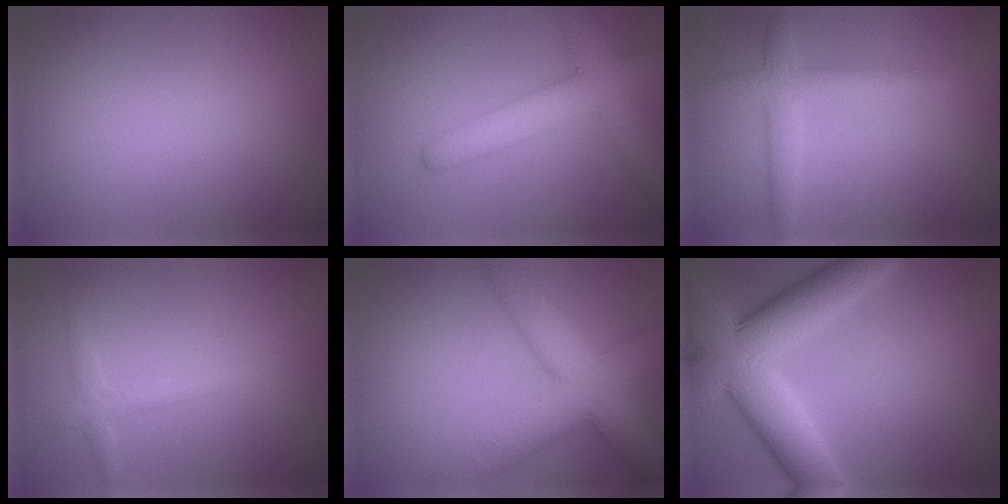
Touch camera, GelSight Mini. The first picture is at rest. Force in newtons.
{"total": 5.3, "press": 5.3, "slide": 0.3}
{"total": 2.8, "press": 2.8, "slide": 0.1}
{"total": 1.6, "press": 1.6, "slide": 0.1}
{"total": 8.5, "press": 8.4, "slide": 0.4}
{"total": 9.4, "press": 9.4, "slide": 0.6}